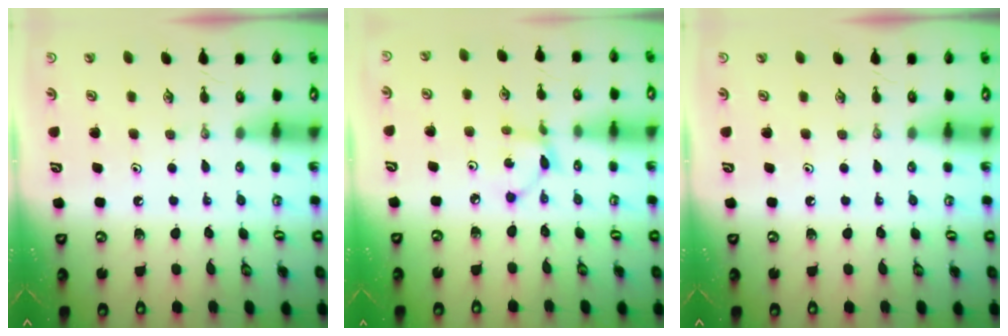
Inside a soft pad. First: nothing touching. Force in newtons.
{"total": 2.7, "press": 2.7, "slide": 0.1}
{"total": 0.0}